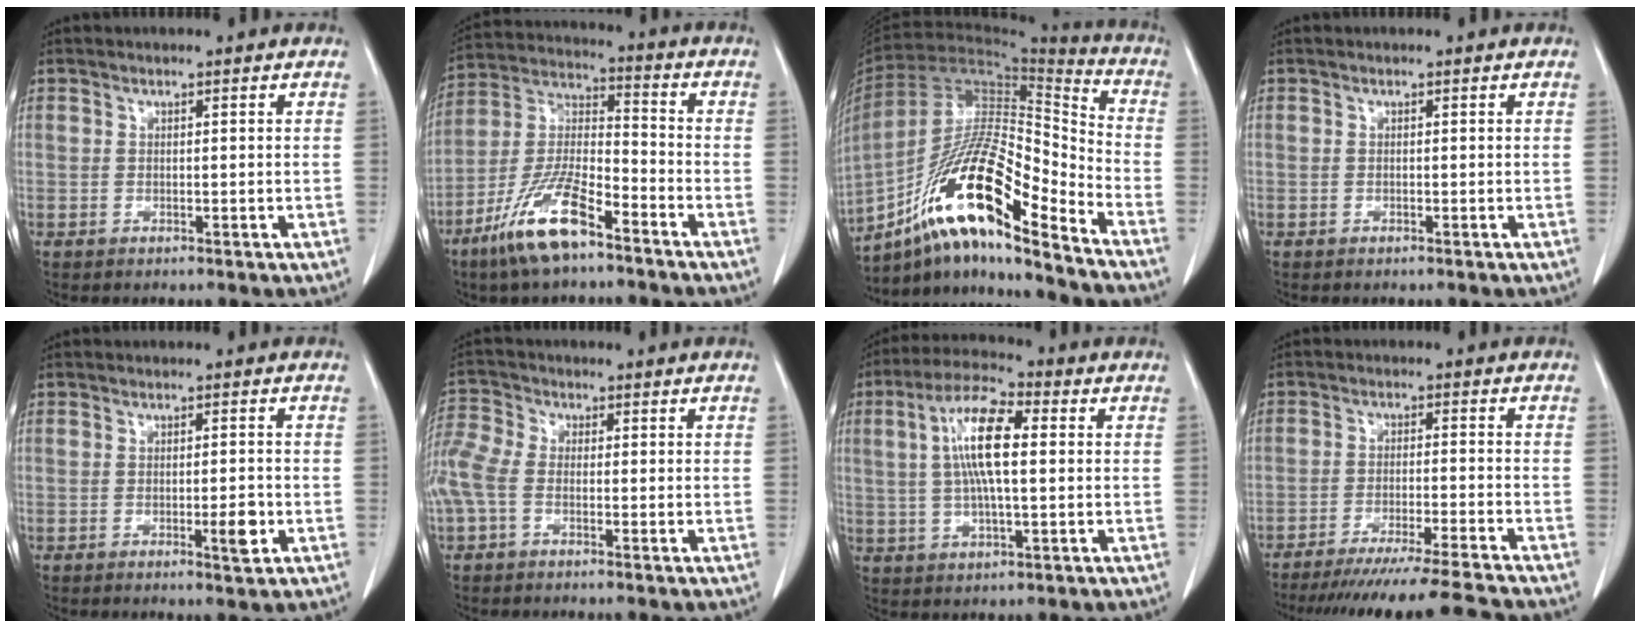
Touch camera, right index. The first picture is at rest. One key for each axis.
{"total": 13.0, "fx": -8.3, "fy": 3.4, "fz": 9.4, "tx": -0.198, "ty": -0.008, "tz": -0.159}
{"total": 18.9, "fx": -11.2, "fy": 3.1, "fz": 14.8, "tx": -0.282, "ty": 0.009, "tz": -0.198}
{"total": 0.0}
{"total": 3.2, "fx": -1.0, "fy": 0.6, "fz": 2.9, "tx": -0.044, "ty": -0.003, "tz": -0.013}
{"total": 12.1, "fx": -2.1, "fy": 8.9, "fz": 7.8, "tx": -0.240, "ty": 0.029, "tz": -0.046}
{"total": 10.7, "fx": 1.7, "fy": 2.6, "fz": 10.3, "tx": -0.203, "ty": 0.019, "tz": 0.028}
{"total": 15.2, "fx": -13.8, "fy": -1.9, "fz": 6.1, "tx": -0.091, "ty": -0.040, "tz": -0.213}